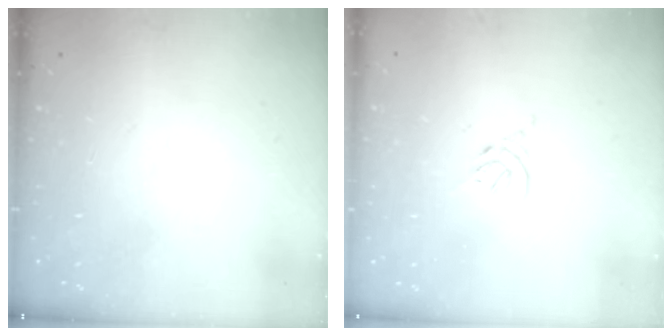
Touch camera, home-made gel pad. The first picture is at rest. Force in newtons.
{"total": 2.3, "press": 2.2, "slide": 0.5}